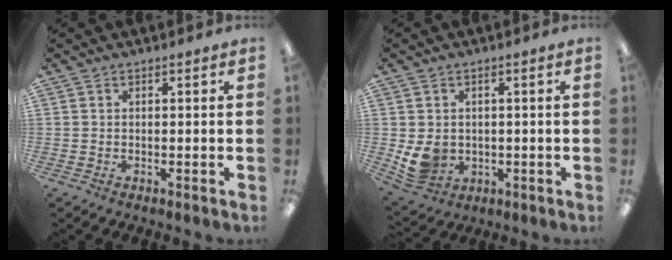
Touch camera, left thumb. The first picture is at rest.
{"total": 6.7, "force": [0.2, 5.8, 3.4], "torque": [-0.076, -0.001, 0.007]}